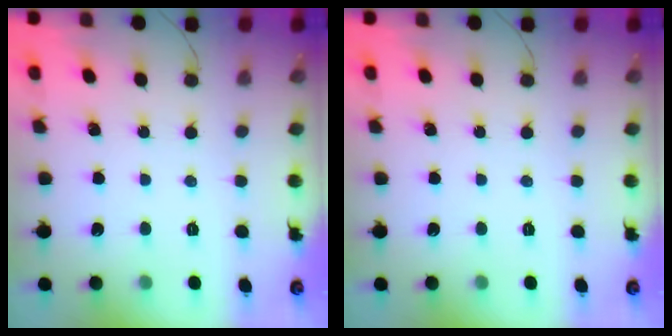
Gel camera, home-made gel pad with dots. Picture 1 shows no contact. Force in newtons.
{"total": 0.0}